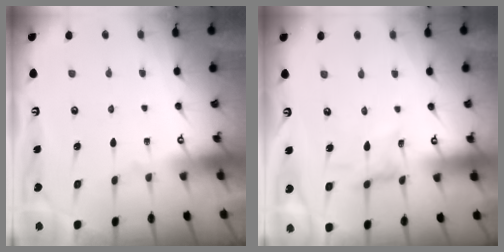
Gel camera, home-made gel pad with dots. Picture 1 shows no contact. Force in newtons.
{"total": 1.2, "press": 1.2, "slide": 0.2}